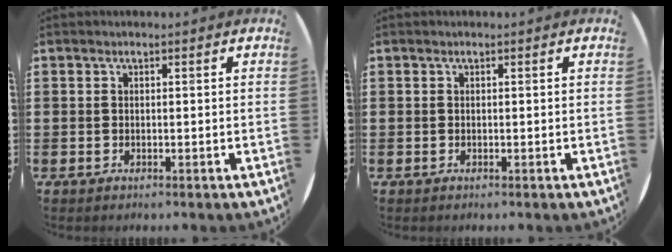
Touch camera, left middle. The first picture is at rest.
{"total": 0.0}